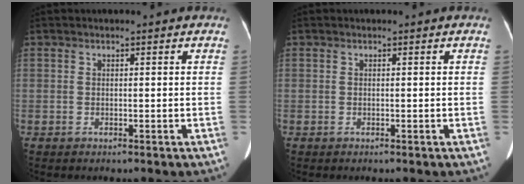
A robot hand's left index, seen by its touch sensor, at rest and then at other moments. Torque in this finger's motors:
{"motor_torque": [-0.01, 0.01, 0.00, 0.00]}